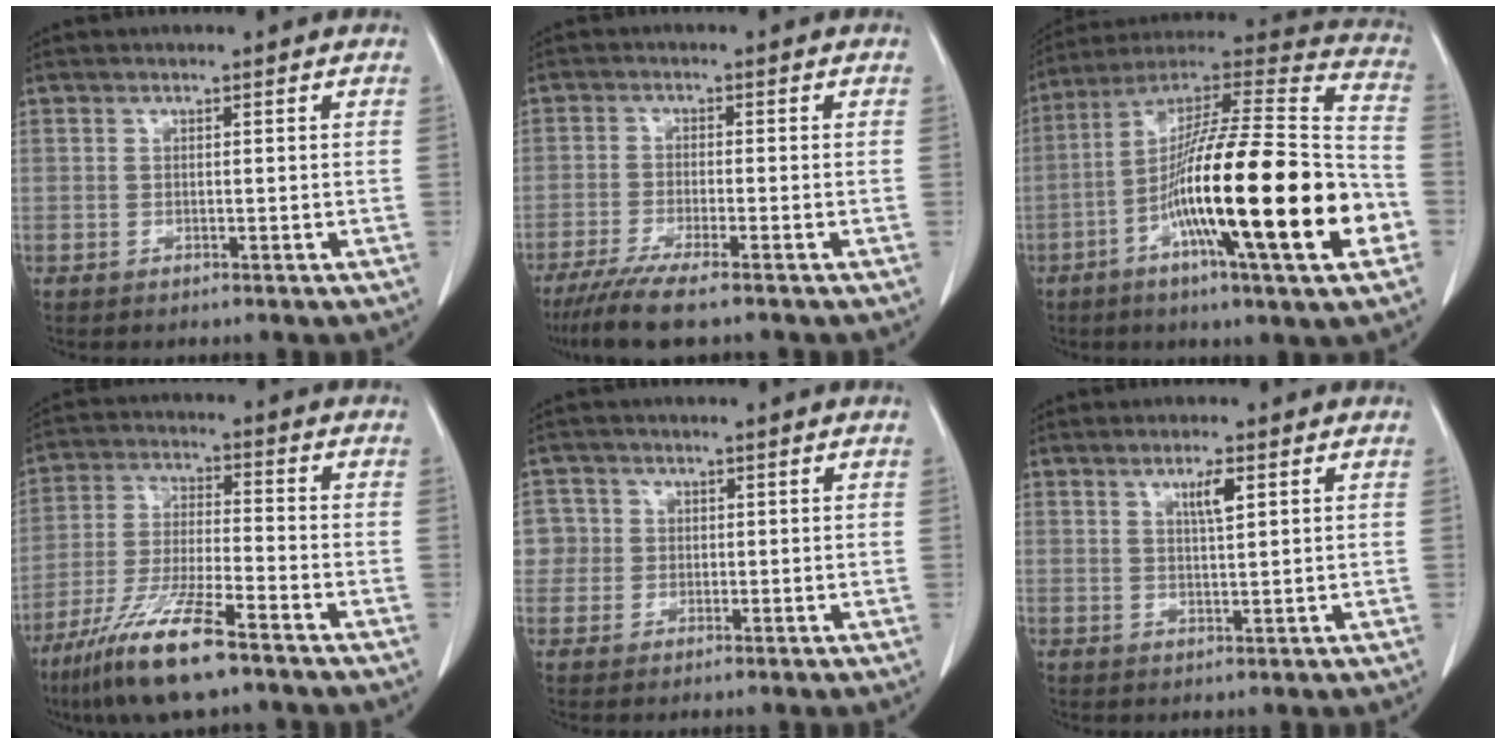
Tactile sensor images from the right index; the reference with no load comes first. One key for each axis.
{"total": 7.0, "fx": -5.4, "fy": -0.1, "fz": 4.3, "tx": -0.069, "ty": -0.018, "tz": -0.092}
{"total": 28.4, "fx": -8.0, "fy": 1.9, "fz": 27.1, "tx": -0.412, "ty": -0.021, "tz": -0.144}
{"total": 12.5, "fx": -8.5, "fy": 1.2, "fz": 9.2, "tx": -0.187, "ty": -0.030, "tz": -0.157}
{"total": 3.8, "fx": 0.4, "fy": 3.8, "fz": 0.0, "tx": 0.014, "ty": 0.013, "tz": 0.007}
{"total": 3.0, "fx": 1.4, "fy": 0.3, "fz": 2.6, "tx": -0.045, "ty": -0.002, "tz": 0.023}